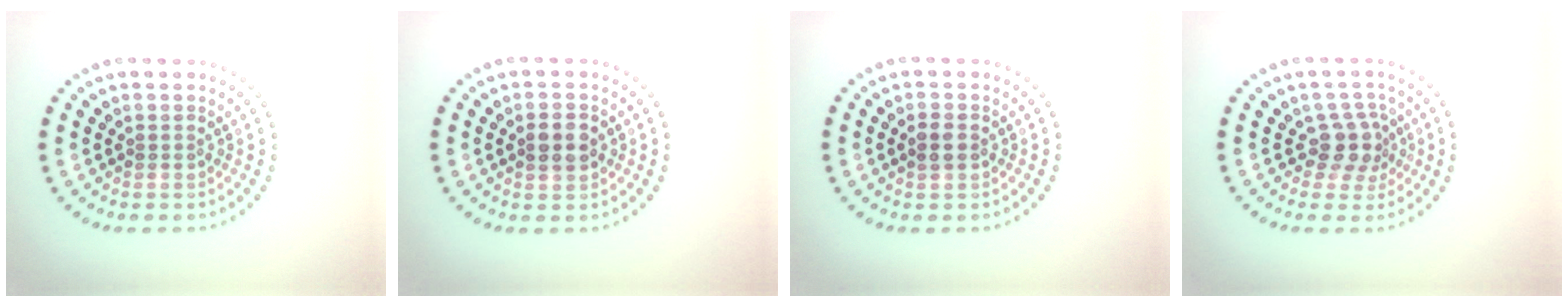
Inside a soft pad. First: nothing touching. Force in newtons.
{"total": 2.6, "press": 2.6, "slide": 0.2}
{"total": 1.5, "press": 1.5, "slide": 0.1}
{"total": 2.8, "press": 2.1, "slide": 1.8}